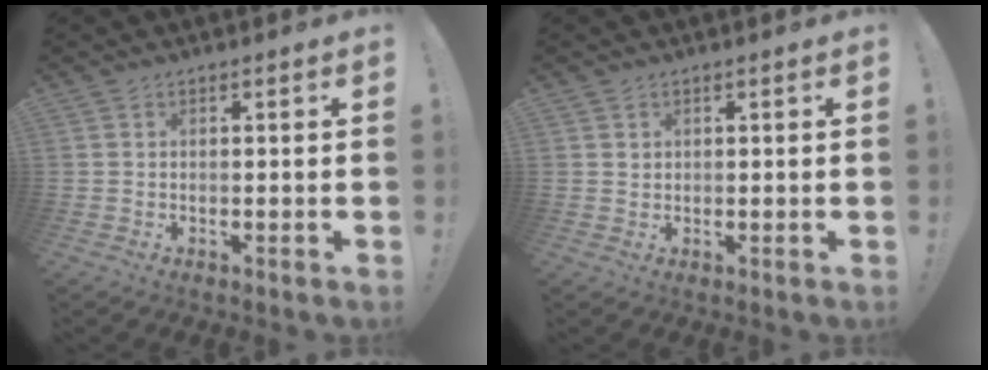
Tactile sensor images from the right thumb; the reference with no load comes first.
{"total": 1.2, "force": [0.7, 0.9, 0.3], "torque": [0.001, -0.001, 0.012]}